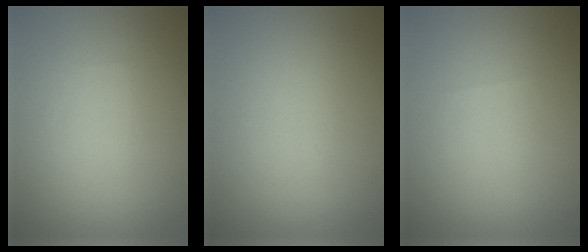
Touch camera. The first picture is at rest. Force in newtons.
{"total": 0.0}
{"total": 0.0}